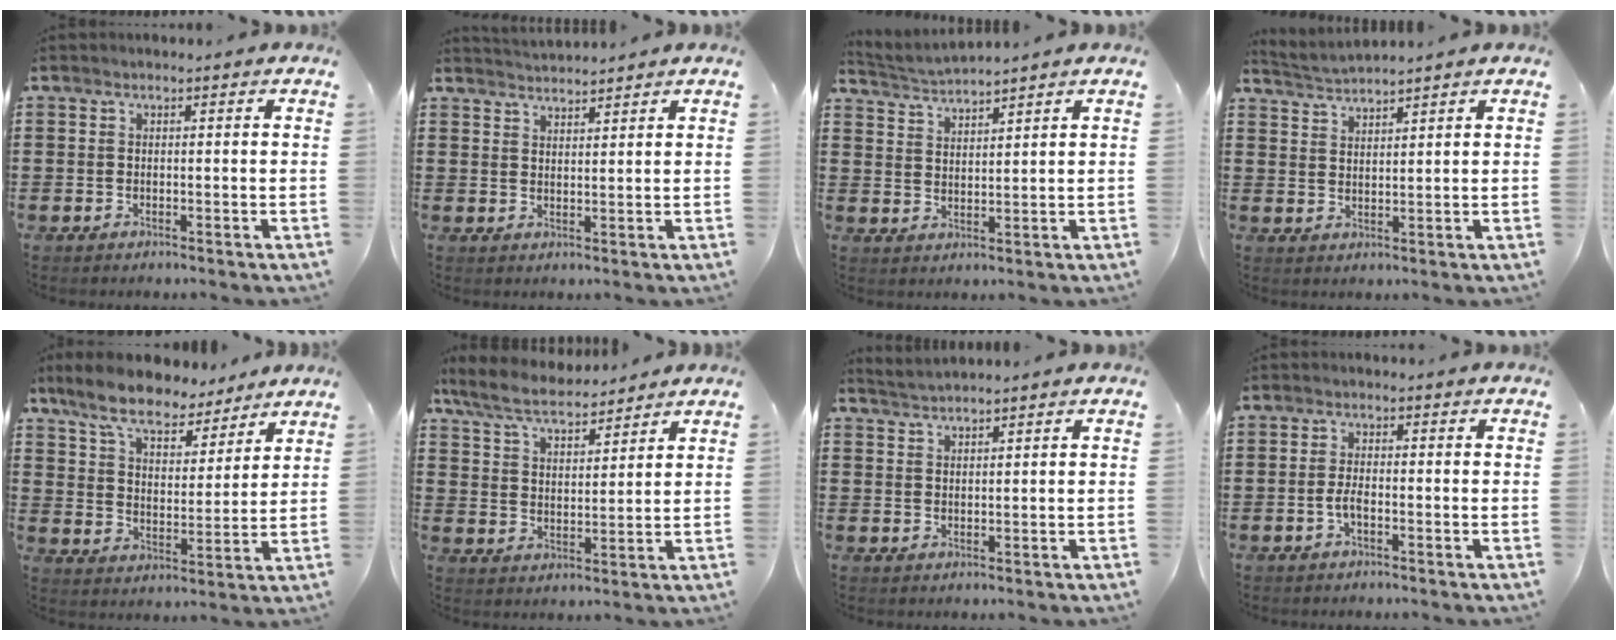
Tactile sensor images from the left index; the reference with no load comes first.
{"total": 2.4, "force": [2.4, -0.2, -0.2], "torque": [-0.004, -0.005, 0.046]}
{"total": 2.7, "force": [2.6, -0.4, 0.0], "torque": [-0.011, -0.013, 0.046]}
{"total": 2.1, "force": [2.1, -0.4, -0.2], "torque": [-0.006, -0.008, 0.038]}
{"total": 8.6, "force": [7.6, 2.0, 3.5], "torque": [-0.100, -0.030, 0.137]}
{"total": 6.6, "force": [6.0, 1.1, 2.5], "torque": [-0.072, -0.022, 0.108]}
{"total": 1.8, "force": [1.8, -0.3, 0.1], "torque": [-0.006, 0.002, 0.035]}
{"total": 2.3, "force": [-0.8, 0.7, 2.0], "torque": [-0.054, -0.003, -0.020]}